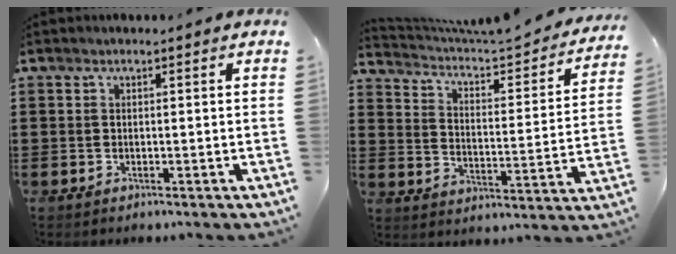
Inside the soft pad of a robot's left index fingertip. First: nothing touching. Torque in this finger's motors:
{"motor_torque": [0.99, -1.13, 0.19, 0.01]}